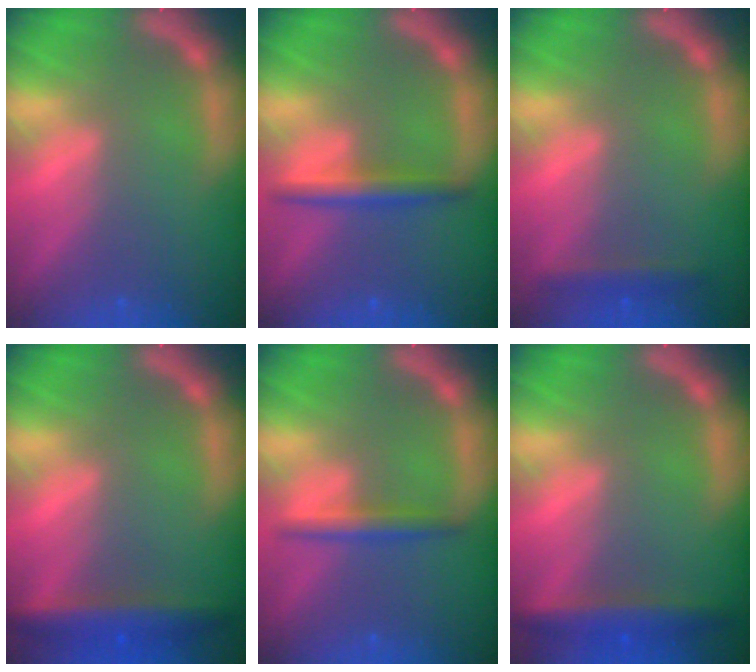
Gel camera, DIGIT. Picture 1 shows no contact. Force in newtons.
{"total": 3.0}
{"total": 1.9}
{"total": 4.5}
{"total": 2.4}
{"total": 4.0}